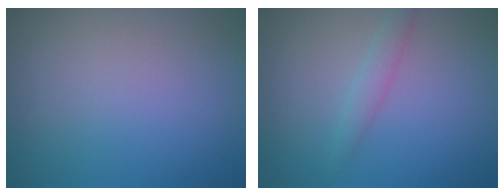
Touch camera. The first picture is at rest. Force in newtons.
{"total": 1.4, "press": 1.4, "slide": 0.0}